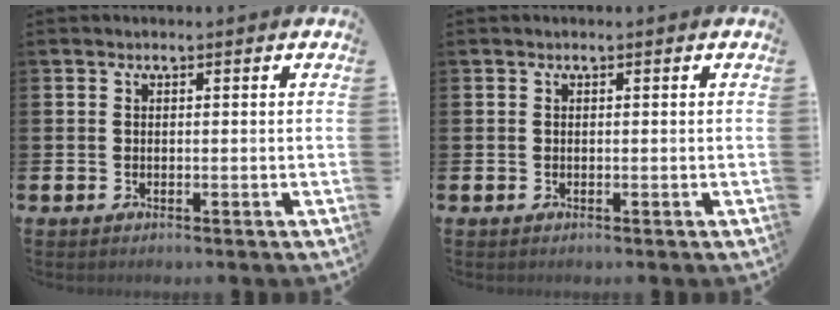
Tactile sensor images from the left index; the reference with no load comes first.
{"total": 0.0}